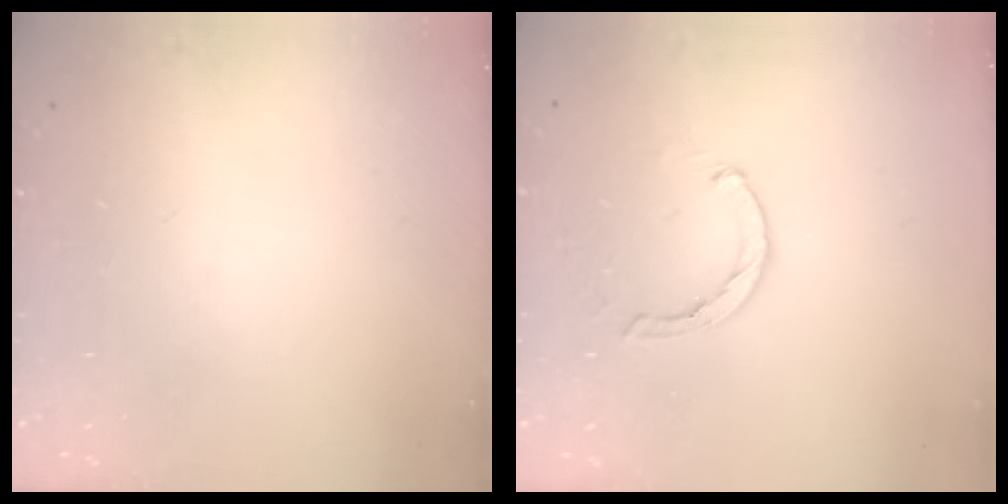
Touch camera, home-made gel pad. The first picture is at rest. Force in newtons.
{"total": 2.1, "press": 2.1, "slide": 0.3}